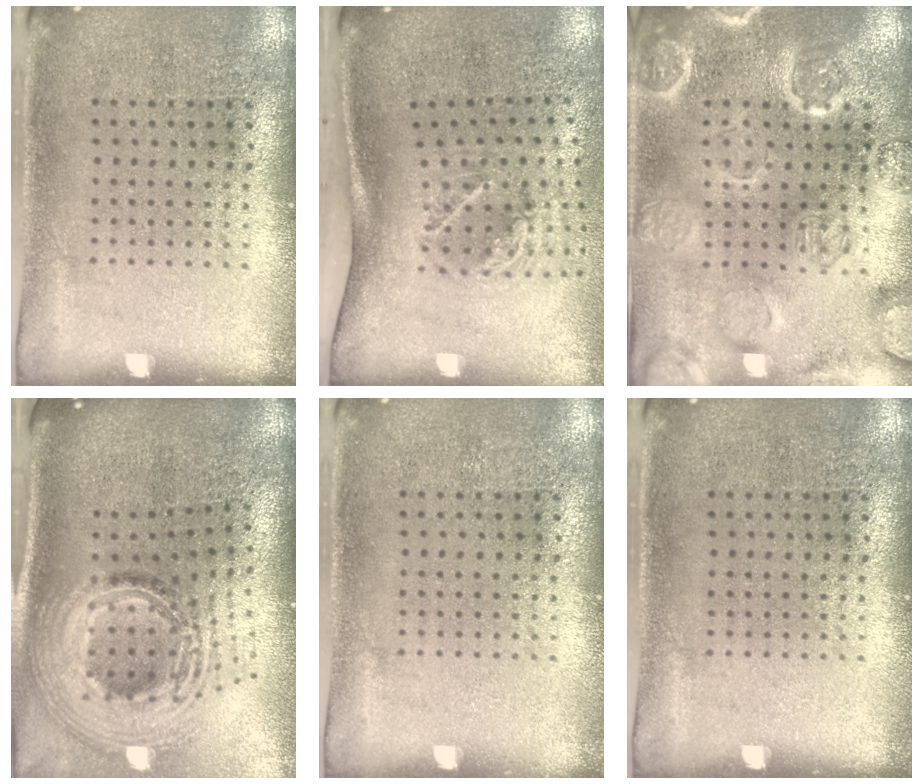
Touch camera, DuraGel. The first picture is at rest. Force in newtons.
{"total": 2.0, "press": 1.3, "slide": 1.6}
{"total": 3.5, "press": 3.4, "slide": 0.8}
{"total": 3.0, "press": 2.1, "slide": 2.1}
{"total": 0.0}
{"total": 0.0}